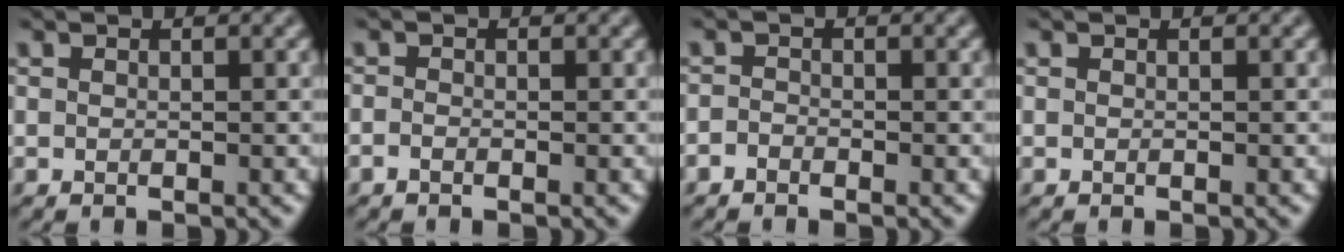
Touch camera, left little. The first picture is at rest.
{"total": 0.7, "force": [-0.5, 0.3, 0.4], "torque": [-0.010, 0.001, -0.011]}
{"total": 1.0, "force": [-0.8, 0.5, 0.3], "torque": [-0.005, -0.001, -0.018]}
{"total": 0.0}